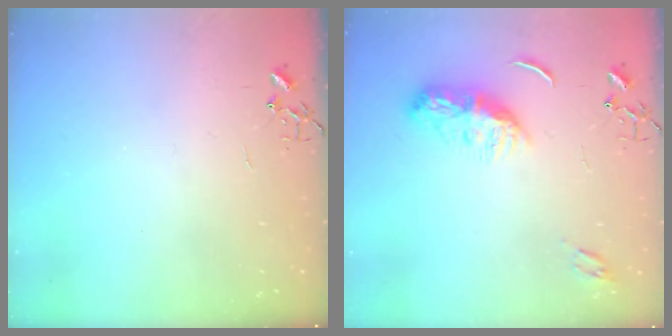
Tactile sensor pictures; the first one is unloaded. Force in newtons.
{"total": 10.4, "press": 10.4, "slide": 0.0}